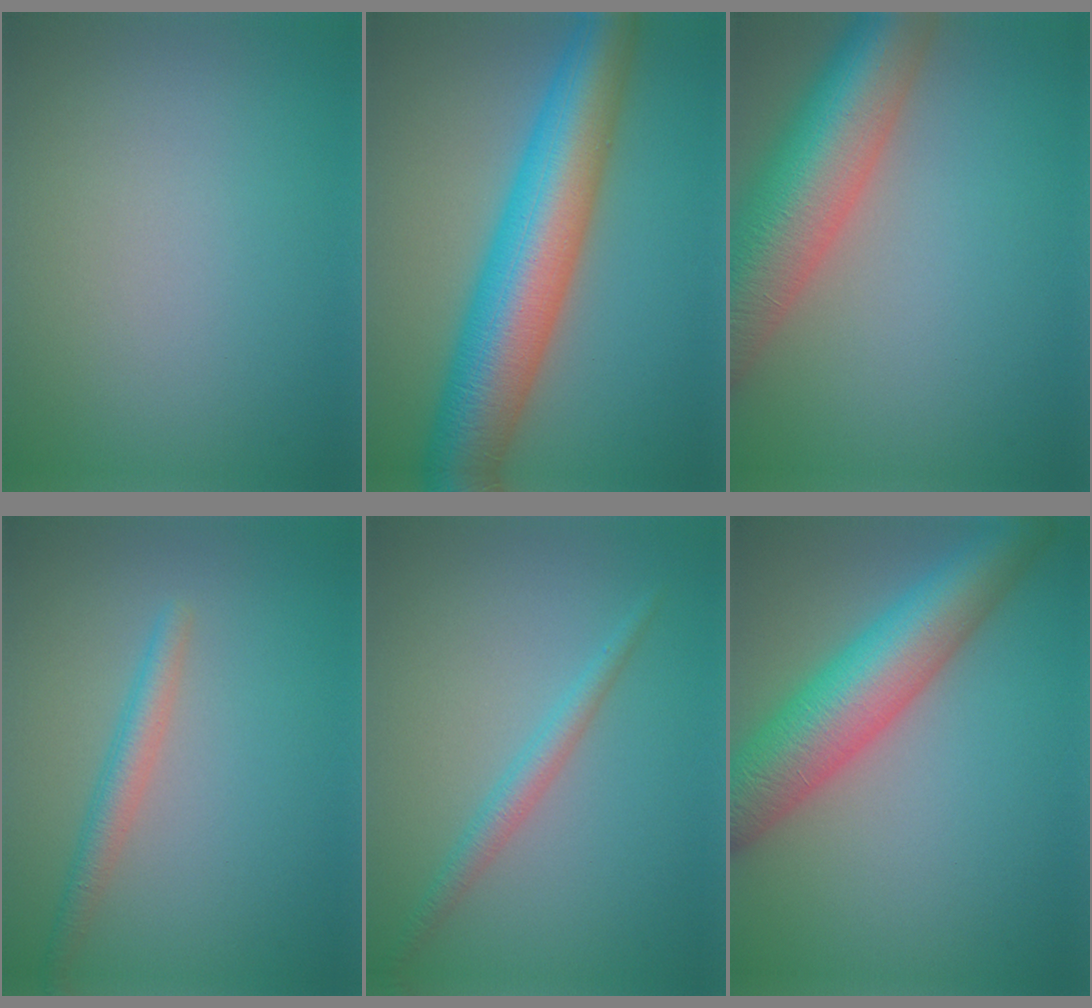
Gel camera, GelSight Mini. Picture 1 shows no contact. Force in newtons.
{"total": 11.5, "press": 11.5, "slide": 0.3}
{"total": 11.2, "press": 11.2, "slide": 0.6}
{"total": 2.4, "press": 2.4, "slide": 0.1}
{"total": 2.0, "press": 2.0, "slide": 0.1}
{"total": 9.1, "press": 9.1, "slide": 0.4}